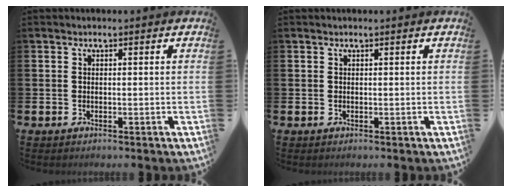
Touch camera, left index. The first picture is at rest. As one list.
[{"total": 0.0}]